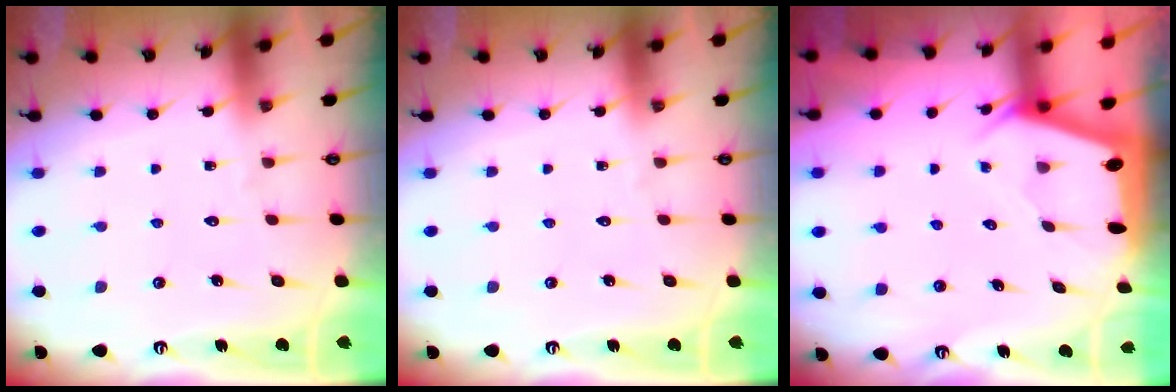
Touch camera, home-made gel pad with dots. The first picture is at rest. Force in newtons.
{"total": 0.0}
{"total": 1.9, "press": 1.8, "slide": 0.3}